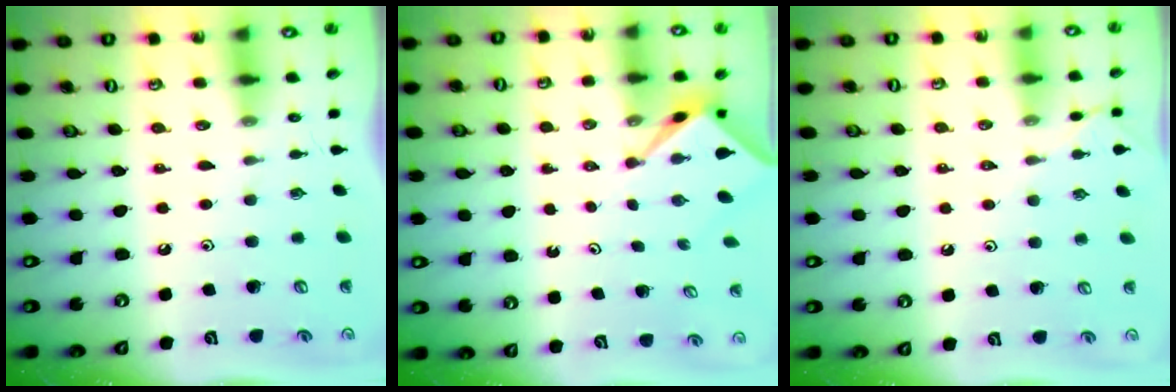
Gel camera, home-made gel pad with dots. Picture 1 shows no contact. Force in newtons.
{"total": 2.1, "press": 2.1, "slide": 0.3}
{"total": 3.2, "press": 3.2, "slide": 0.3}